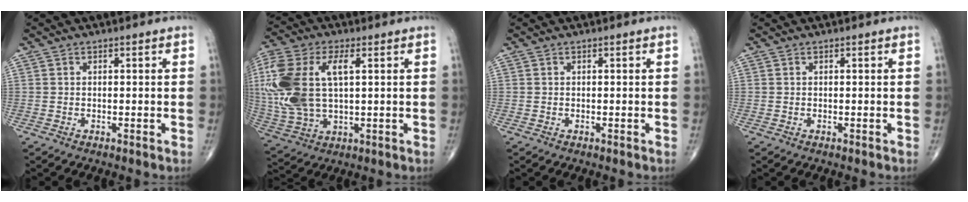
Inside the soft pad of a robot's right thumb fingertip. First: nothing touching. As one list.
[{"total": 19.1, "force": [3.4, 10.0, 16.0], "torque": [-0.377, 0.005, 0.065]}, {"total": 0.0}, {"total": 0.0}]